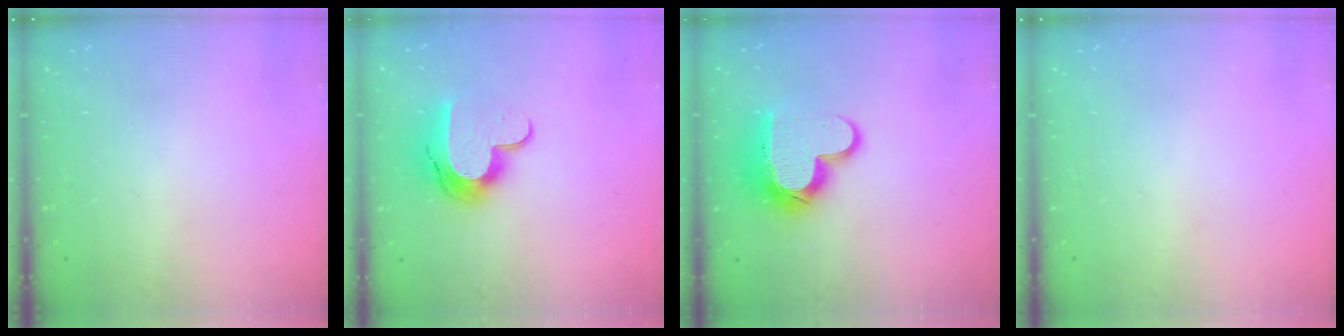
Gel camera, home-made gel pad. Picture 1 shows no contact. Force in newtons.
{"total": 11.9, "press": 11.9, "slide": 0.6}
{"total": 14.0, "press": 14.0, "slide": 1.0}
{"total": 0.0}